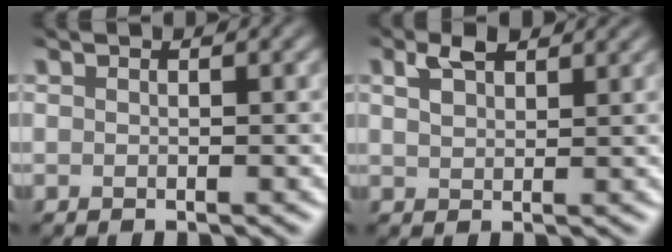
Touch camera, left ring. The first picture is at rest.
{"total": 3.2, "force": [2.1, 1.5, 1.8], "torque": [-0.041, 0.007, 0.041]}